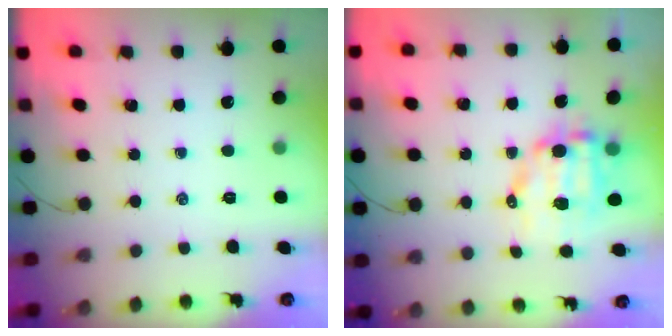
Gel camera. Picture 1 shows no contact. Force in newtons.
{"total": 10.3, "press": 10.1, "slide": 2.3}